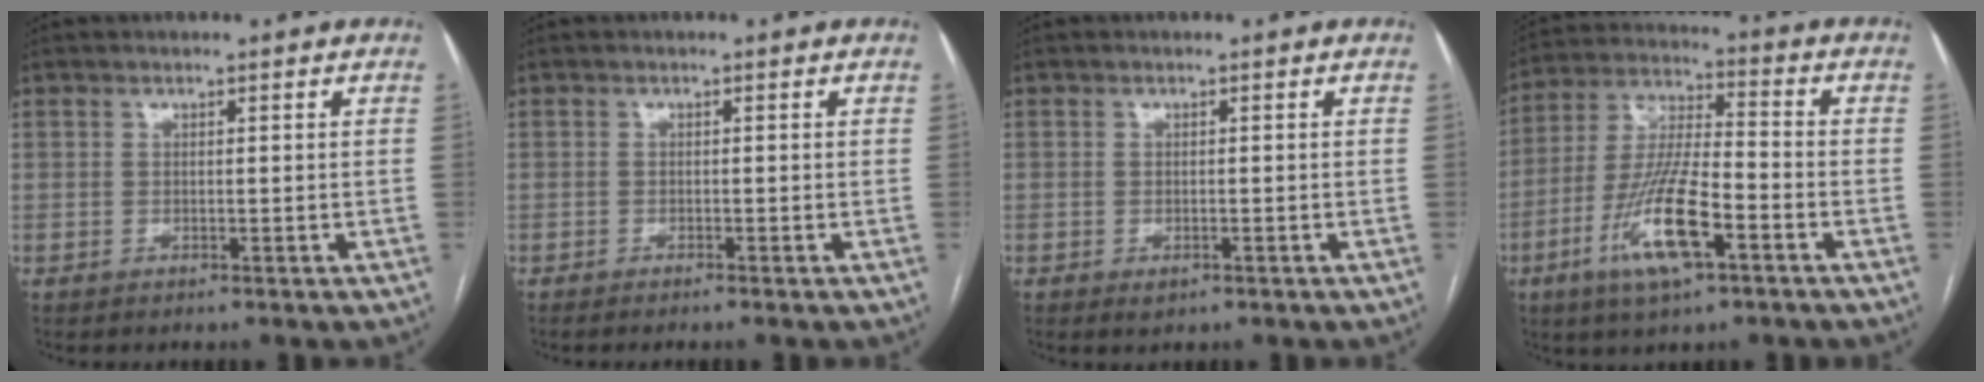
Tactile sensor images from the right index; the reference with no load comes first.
{"total": 1.7, "force": [-1.4, -0.3, 0.9], "torque": [-0.012, 0.003, -0.020]}
{"total": 1.5, "force": [-0.8, 0.7, 1.1], "torque": [-0.016, -0.001, -0.005]}
{"total": 13.7, "force": [-5.9, 3.0, 11.9], "torque": [-0.244, -0.007, -0.107]}